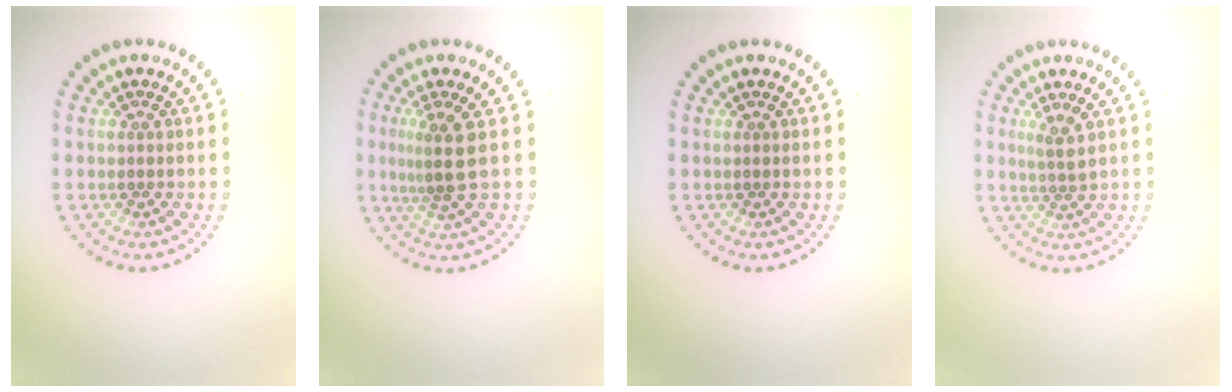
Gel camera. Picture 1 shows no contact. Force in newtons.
{"total": 3.0, "press": 2.2, "slide": 2.1}
{"total": 0.0}
{"total": 1.8, "press": 1.3, "slide": 1.2}